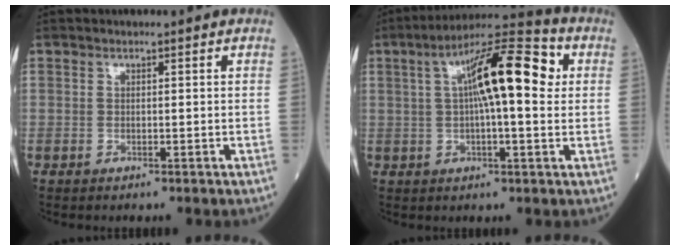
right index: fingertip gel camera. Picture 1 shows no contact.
{"total": 13.8, "force": [3.0, 2.6, 13.2], "torque": [-0.219, 0.038, 0.041]}